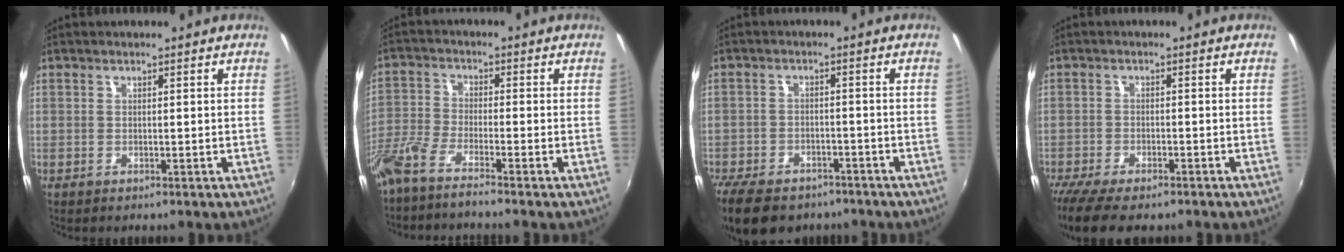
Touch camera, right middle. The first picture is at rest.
{"total": 6.3, "force": [-5.2, -0.2, 3.6], "torque": [-0.089, -0.013, -0.107]}
{"total": 13.7, "force": [-10.3, 6.6, 6.1], "torque": [-0.153, -0.021, -0.163]}
{"total": 9.1, "force": [-7.3, 2.4, 4.9], "torque": [-0.122, -0.039, -0.128]}